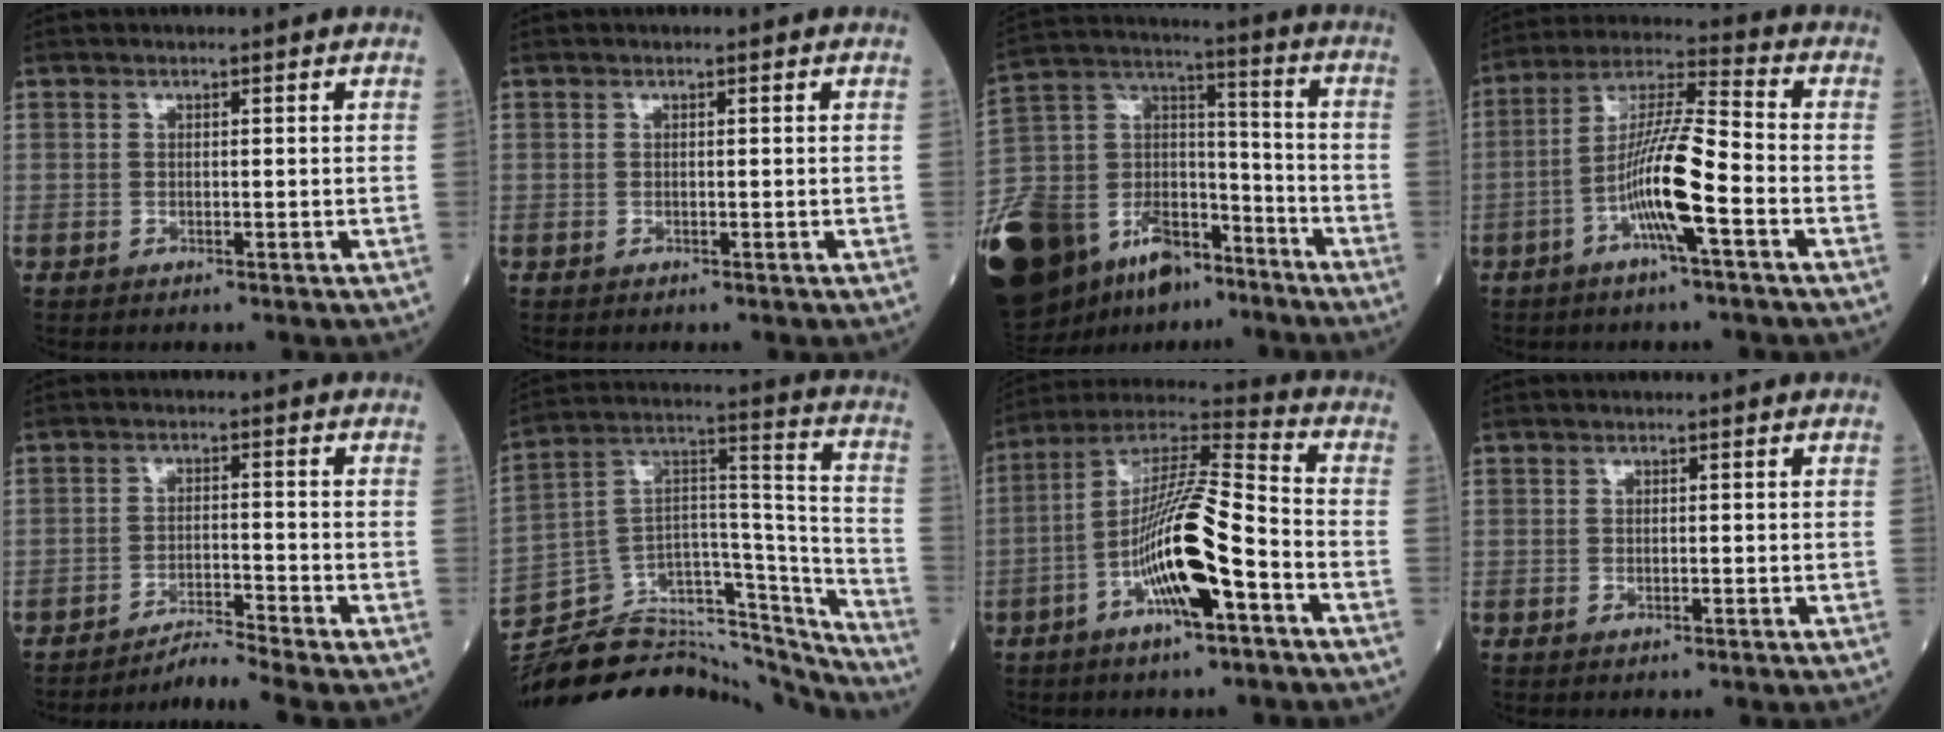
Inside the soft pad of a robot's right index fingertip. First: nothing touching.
{"total": 0.0}
{"total": 34.8, "force": [-21.3, 18.3, 20.6], "torque": [-0.521, -0.041, -0.365]}
{"total": 11.2, "force": [-3.9, 0.4, 10.5], "torque": [-0.207, 0.009, -0.073]}
{"total": 4.4, "force": [-3.7, -2.3, 0.0], "torque": [-0.005, -0.014, -0.067]}
{"total": 31.9, "force": [-29.7, 6.1, 10.0], "torque": [-0.127, 0.015, -0.437]}
{"total": 15.3, "force": [-5.4, 2.4, 14.2], "torque": [-0.271, 0.009, -0.094]}
{"total": 0.5, "force": [-0.1, 0.3, 0.4], "torque": [-0.010, -0.001, -0.001]}